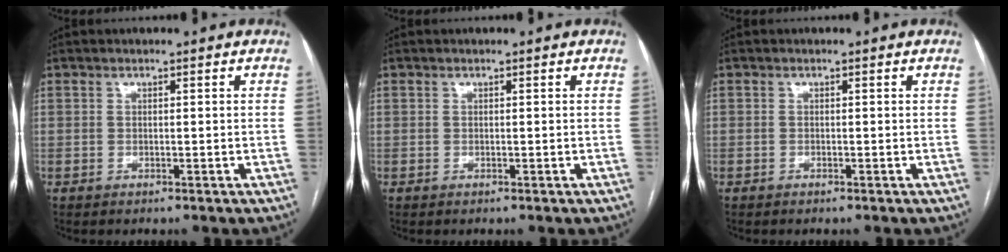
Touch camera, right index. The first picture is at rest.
{"total": 0.0}
{"total": 0.0}